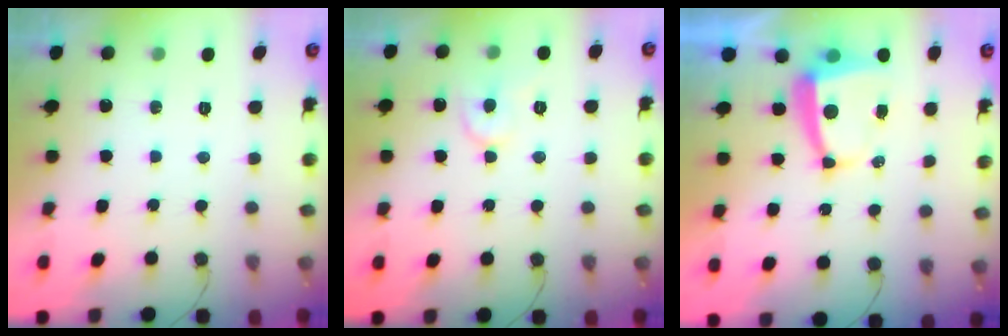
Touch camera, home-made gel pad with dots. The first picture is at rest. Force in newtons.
{"total": 6.4, "press": 6.3, "slide": 0.8}
{"total": 5.4, "press": 5.4, "slide": 0.6}